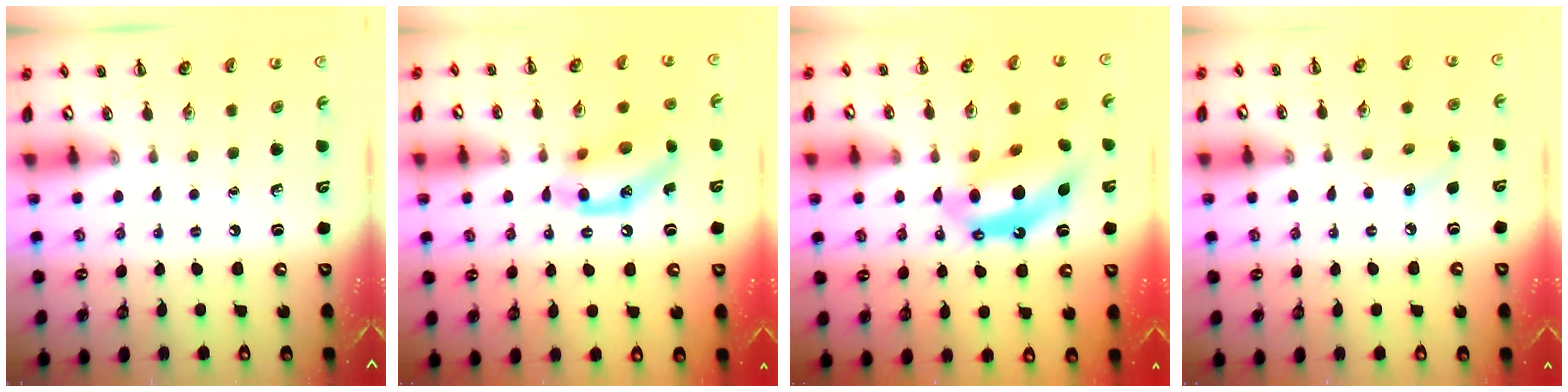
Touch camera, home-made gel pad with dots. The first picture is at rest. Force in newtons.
{"total": 14.1, "press": 13.8, "slide": 3.0}
{"total": 14.2, "press": 13.7, "slide": 4.0}
{"total": 5.9, "press": 5.8, "slide": 1.5}